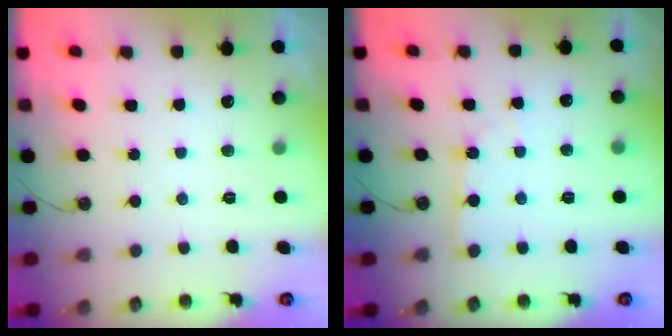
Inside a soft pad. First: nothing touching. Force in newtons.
{"total": 4.9, "press": 4.8, "slide": 0.8}